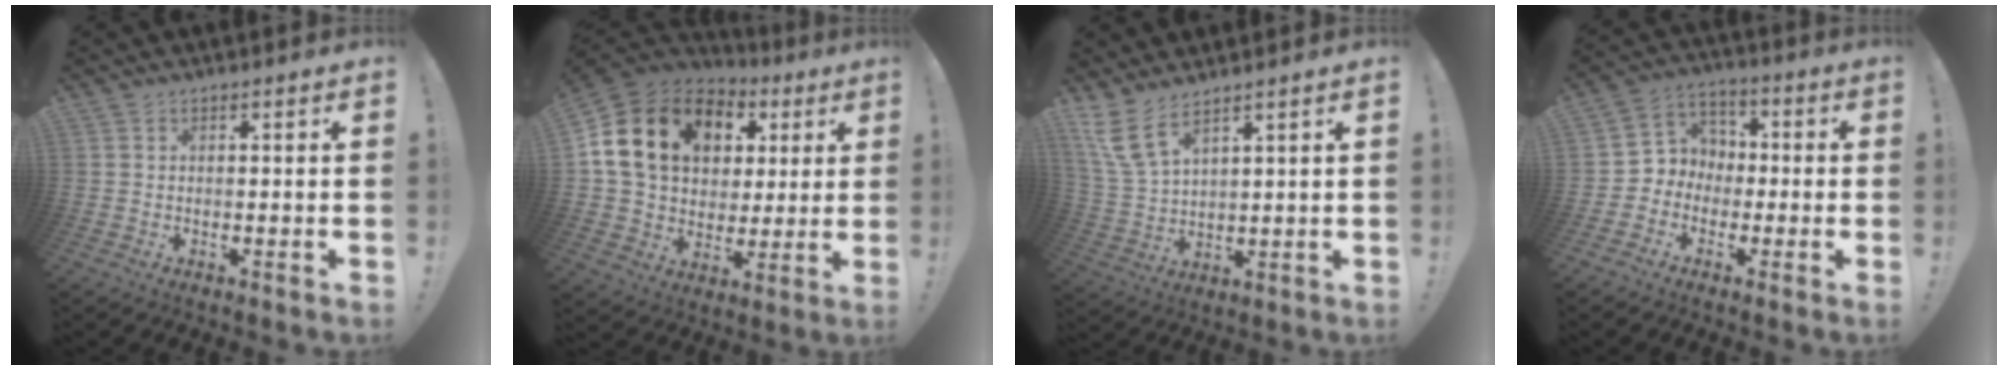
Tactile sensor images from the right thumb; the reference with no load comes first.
{"total": 19.4, "force": [7.1, 14.0, 11.4], "torque": [-0.202, -0.018, 0.144]}
{"total": 8.3, "force": [6.1, 2.7, 5.0], "torque": [-0.108, -0.026, 0.122]}
{"total": 7.0, "force": [-2.8, 6.4, 0.8], "torque": [-0.008, 0.021, -0.044]}